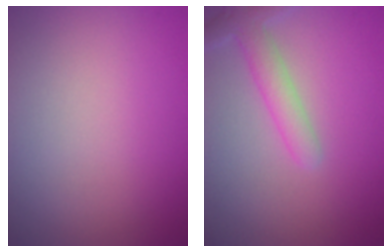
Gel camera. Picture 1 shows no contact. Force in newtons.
{"total": 3.0, "press": 3.0, "slide": 0.2}